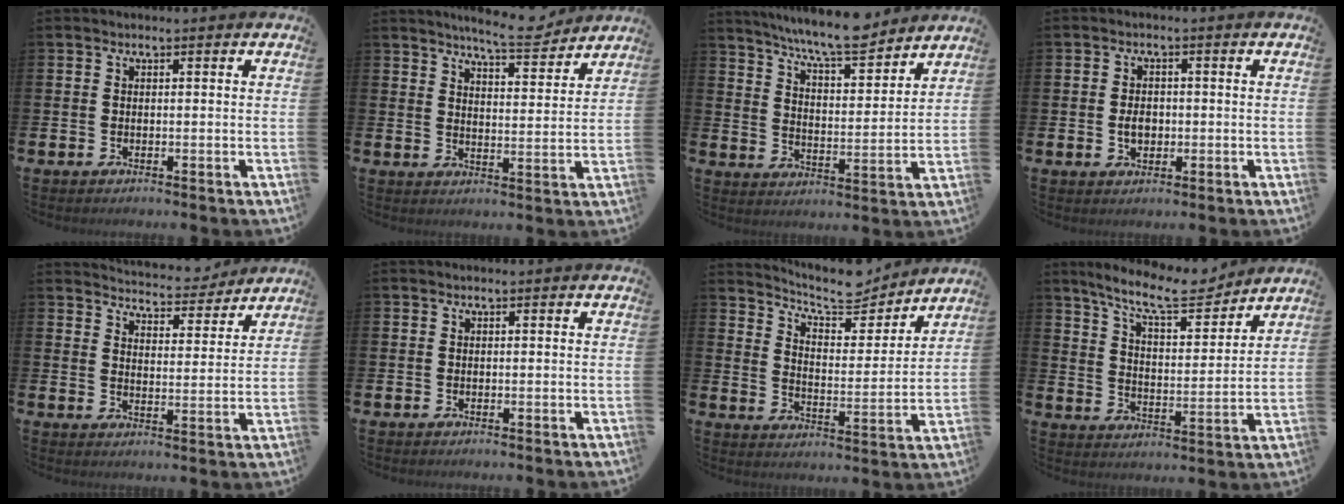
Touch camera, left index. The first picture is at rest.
{"total": 7.3, "force": [7.0, 0.4, 1.8], "torque": [-0.036, -0.041, 0.123]}
{"total": 8.9, "force": [8.4, 0.6, 2.9], "torque": [-0.071, -0.054, 0.148]}
{"total": 2.6, "force": [-0.2, 1.9, 1.8], "torque": [-0.019, 0.000, -0.009]}
{"total": 5.3, "force": [5.3, 0.7, 0.2], "torque": [-0.012, -0.042, 0.090]}
{"total": 0.0}
{"total": 8.2, "force": [7.7, 2.1, 2.1], "torque": [-0.056, -0.057, 0.133]}
{"total": 10.7, "force": [9.5, 2.1, 4.4], "torque": [-0.107, -0.051, 0.167]}